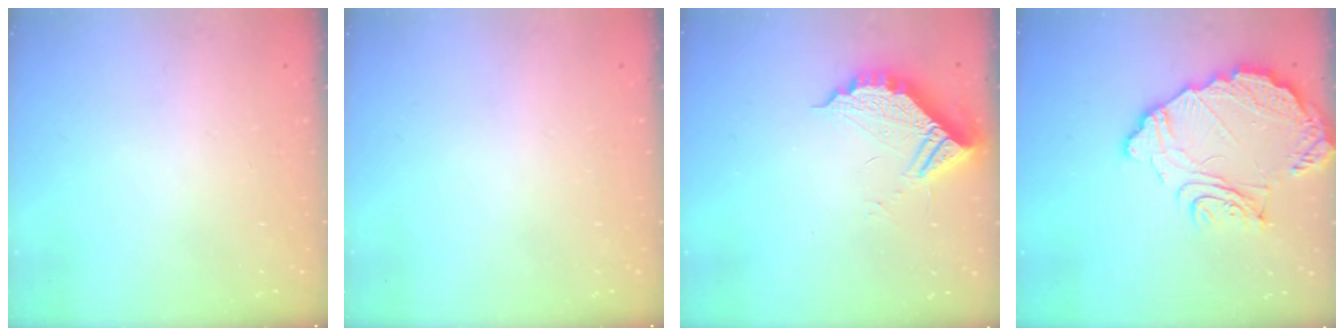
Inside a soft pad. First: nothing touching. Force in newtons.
{"total": 0.0}
{"total": 10.4, "press": 10.3, "slide": 1.0}
{"total": 14.3, "press": 14.3, "slide": 1.1}